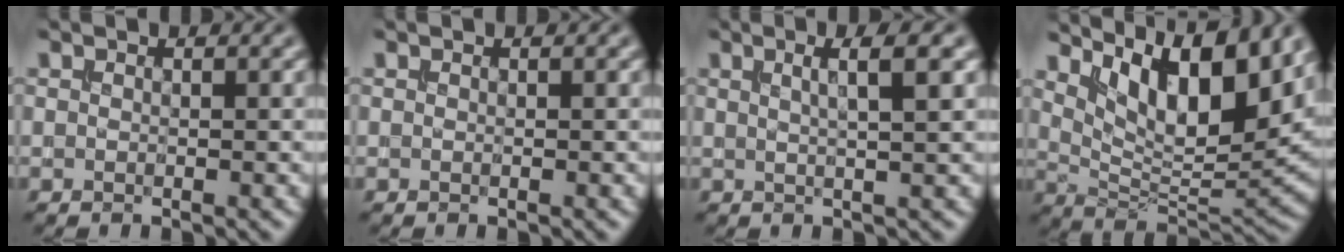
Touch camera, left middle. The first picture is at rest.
{"total": 0.0}
{"total": 3.2, "force": [1.1, 0.8, 2.9], "torque": [-0.025, 0.008, 0.013]}
{"total": 10.0, "force": [5.3, 3.8, 7.6], "torque": [-0.117, -0.014, 0.095]}